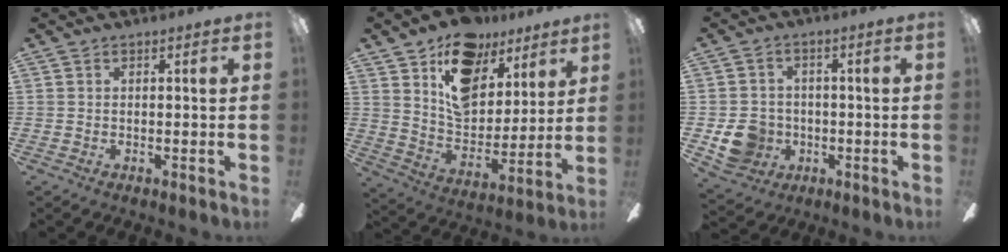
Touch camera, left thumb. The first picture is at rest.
{"total": 17.3, "force": [10.3, 11.2, 8.3], "torque": [-0.131, -0.056, 0.188]}
{"total": 8.2, "force": [-1.8, 7.5, 2.8], "torque": [-0.067, 0.011, -0.027]}